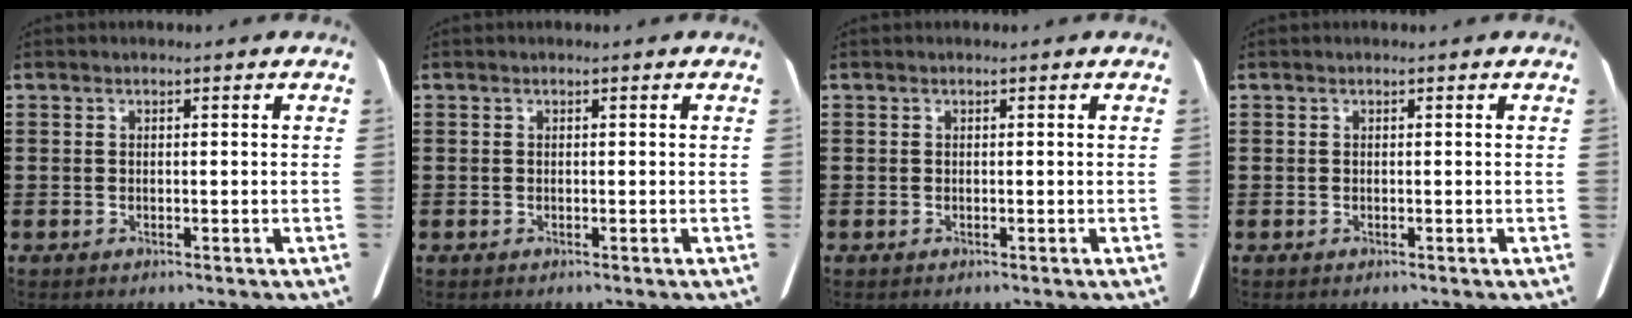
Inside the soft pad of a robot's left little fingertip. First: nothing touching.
{"total": 0.0}
{"total": 0.0}
{"total": 0.0}